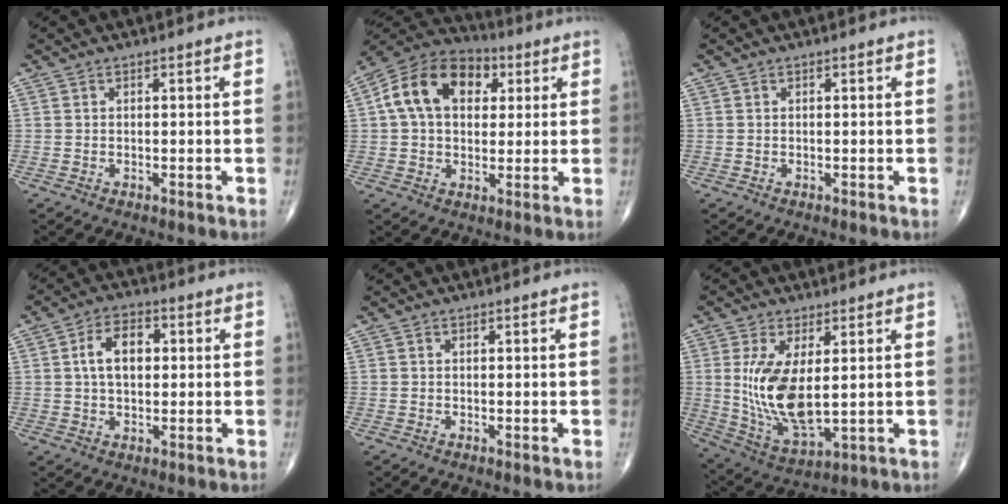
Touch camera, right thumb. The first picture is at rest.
{"total": 15.6, "force": [4.1, 10.8, 10.6], "torque": [-0.162, 0.017, 0.059]}
{"total": 0.0}
{"total": 7.8, "force": [1.2, 4.8, 6.0], "torque": [-0.091, 0.013, 0.015]}
{"total": 0.0}
{"total": 13.7, "force": [1.5, 6.1, 12.2], "torque": [-0.235, -0.023, 0.046]}